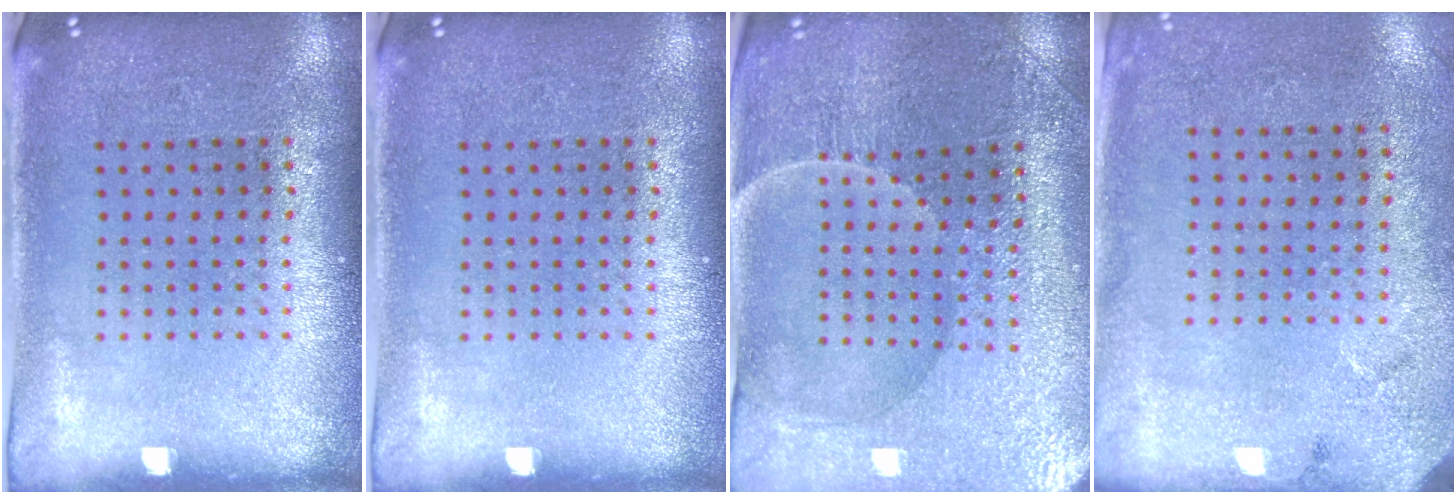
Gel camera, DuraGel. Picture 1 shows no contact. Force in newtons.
{"total": 0.0}
{"total": 3.6, "press": 3.6, "slide": 0.2}
{"total": 2.7, "press": 2.2, "slide": 1.6}